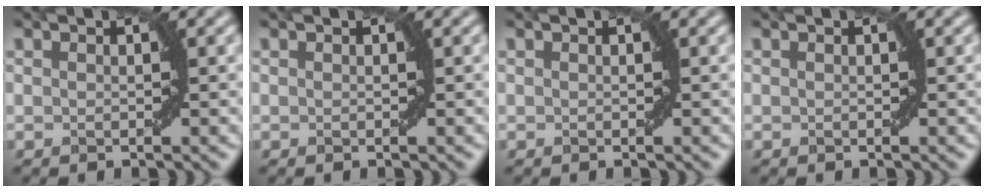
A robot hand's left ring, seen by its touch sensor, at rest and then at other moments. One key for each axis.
{"total": 0.0}
{"total": 0.0}
{"total": 0.0}